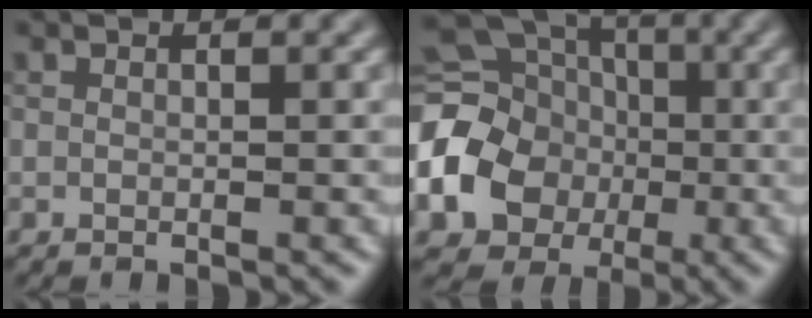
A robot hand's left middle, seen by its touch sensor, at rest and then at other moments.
{"total": 17.5, "force": [-2.6, 15.5, 7.7], "torque": [-0.184, -0.004, -0.082]}